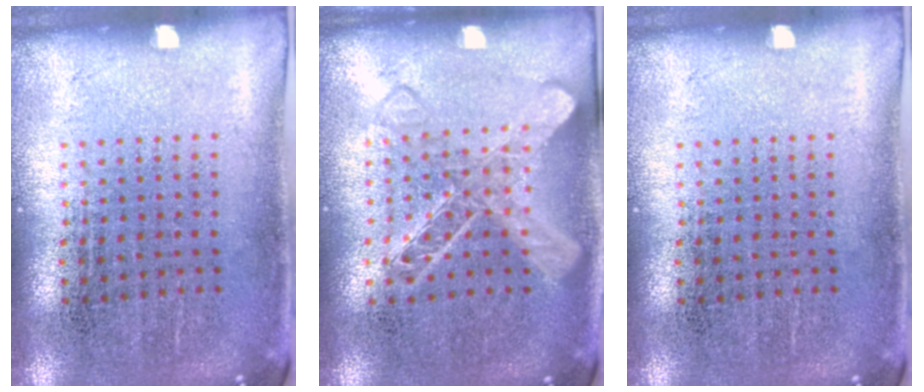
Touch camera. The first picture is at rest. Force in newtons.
{"total": 1.5, "press": 1.5, "slide": 0.3}
{"total": 0.0}